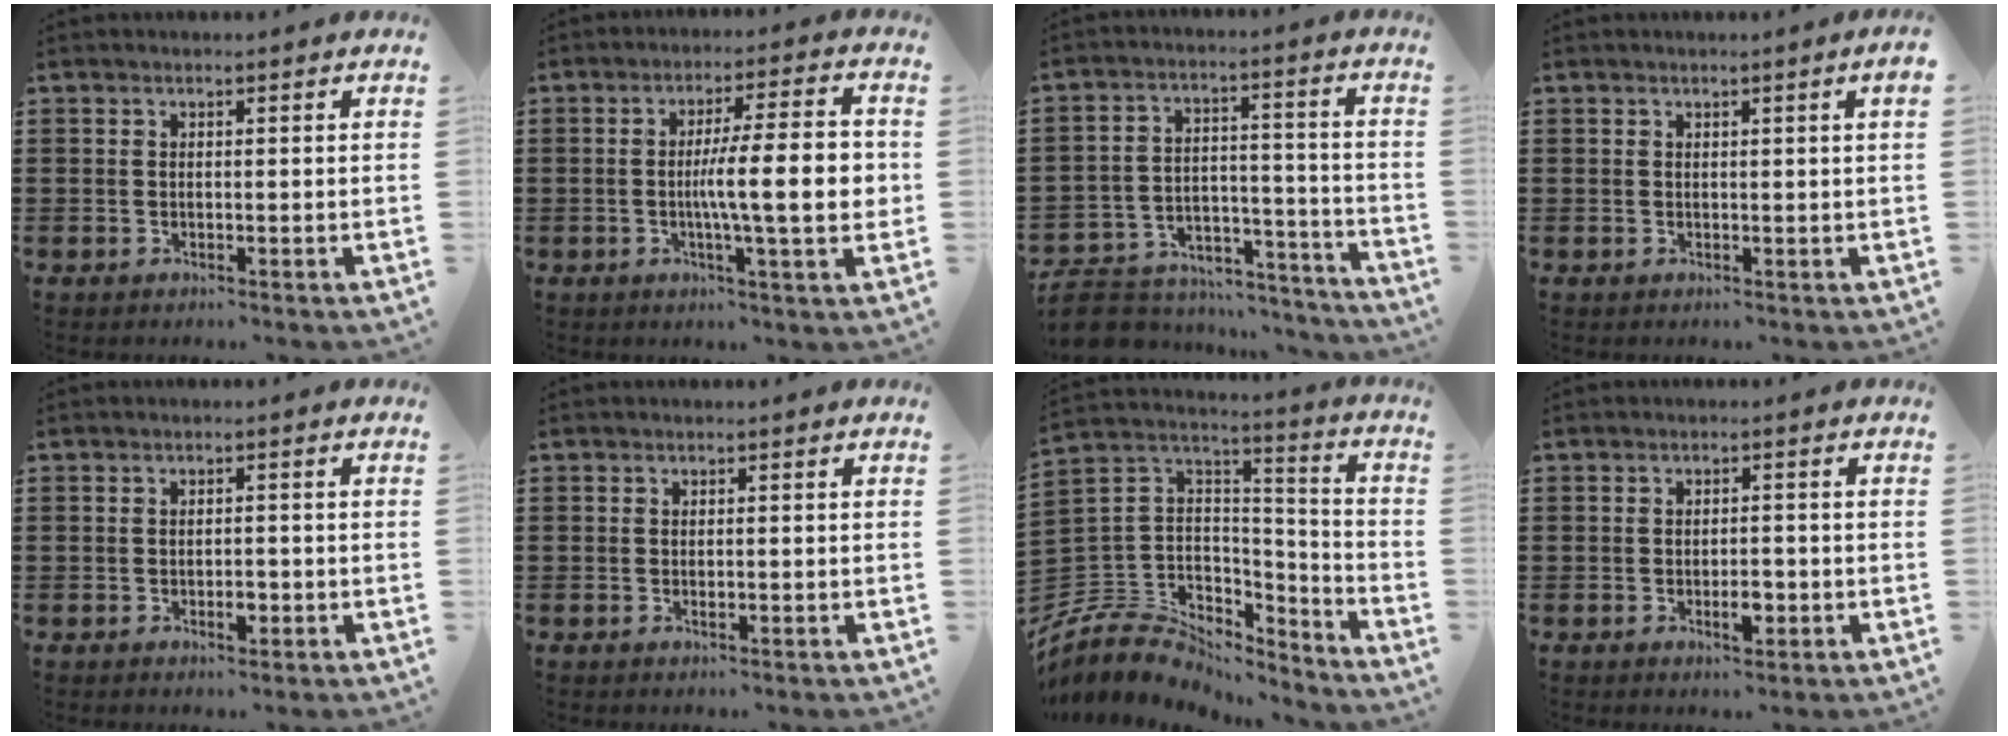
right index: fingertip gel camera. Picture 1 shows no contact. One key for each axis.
{"total": 11.5, "fx": -0.6, "fy": 1.7, "fz": 11.4, "tx": -0.178, "ty": -0.004, "tz": -0.015}
{"total": 6.2, "fx": -5.6, "fy": 2.3, "fz": 1.1, "tx": -0.030, "ty": 0.012, "tz": -0.112}
{"total": 0.9, "fx": 0.4, "fy": -0.4, "fz": 0.8, "tx": -0.013, "ty": -0.003, "tz": 0.007}
{"total": 2.1, "fx": -0.7, "fy": 1.0, "fz": 1.8, "tx": -0.032, "ty": 0.000, "tz": -0.013}
{"total": 0.7, "fx": -0.1, "fy": 0.2, "fz": 0.7, "tx": -0.014, "ty": -0.003, "tz": -0.002}
{"total": 7.1, "fx": -4.5, "fy": 5.3, "fz": 1.3, "tx": -0.056, "ty": -0.007, "tz": -0.086}
{"total": 3.2, "fx": -1.0, "fy": 1.3, "fz": 2.8, "tx": -0.049, "ty": 0.002, "tz": -0.017}